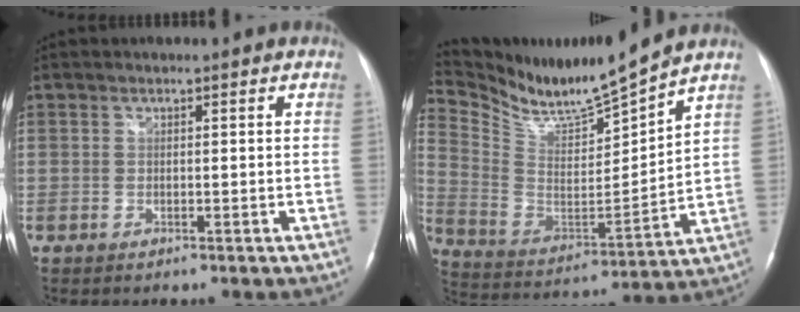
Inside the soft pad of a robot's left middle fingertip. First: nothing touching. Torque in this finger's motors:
{"motor_torque": [-0.30, -0.49, -0.26, -0.02]}